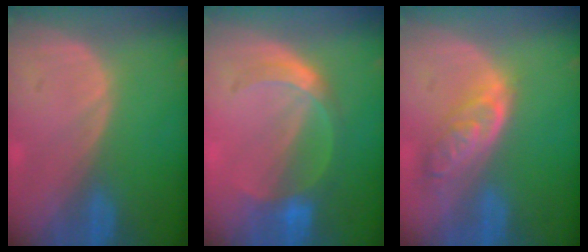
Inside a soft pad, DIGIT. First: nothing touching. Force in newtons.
{"total": 5.7, "press": 5.4, "slide": 1.8}
{"total": 6.4, "press": 5.8, "slide": 2.8}